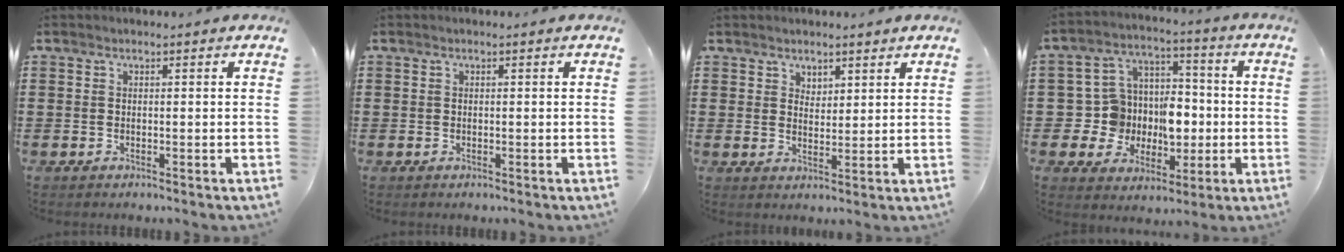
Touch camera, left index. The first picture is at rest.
{"total": 0.0}
{"total": 2.7, "force": [2.4, 1.3, 0.1], "torque": [-0.001, -0.001, 0.043]}
{"total": 9.0, "force": [0.3, 8.6, 2.5], "torque": [-0.091, -0.014, 0.014]}